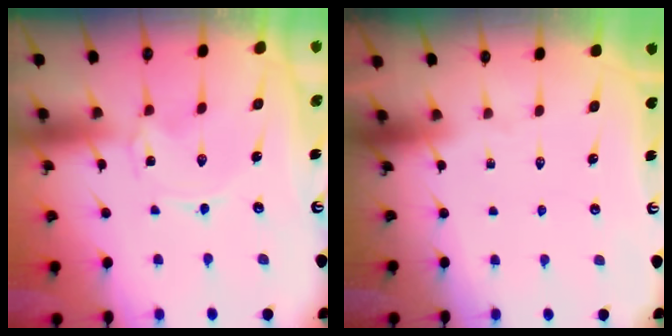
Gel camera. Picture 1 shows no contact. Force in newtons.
{"total": 0.0}